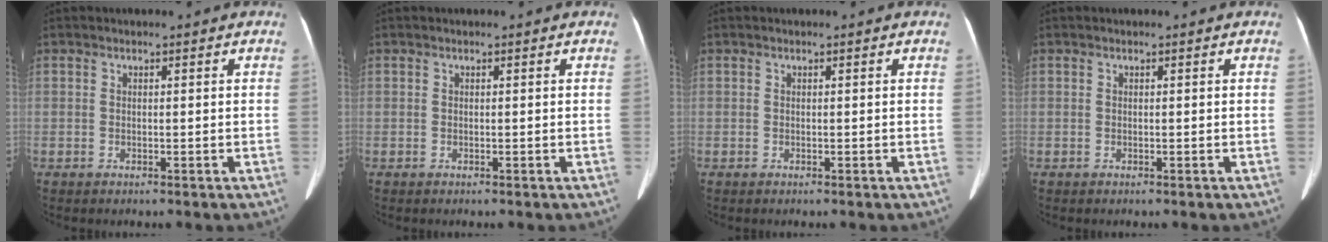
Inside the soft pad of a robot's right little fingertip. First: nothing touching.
{"total": 0.0}
{"total": 0.0}
{"total": 0.0}